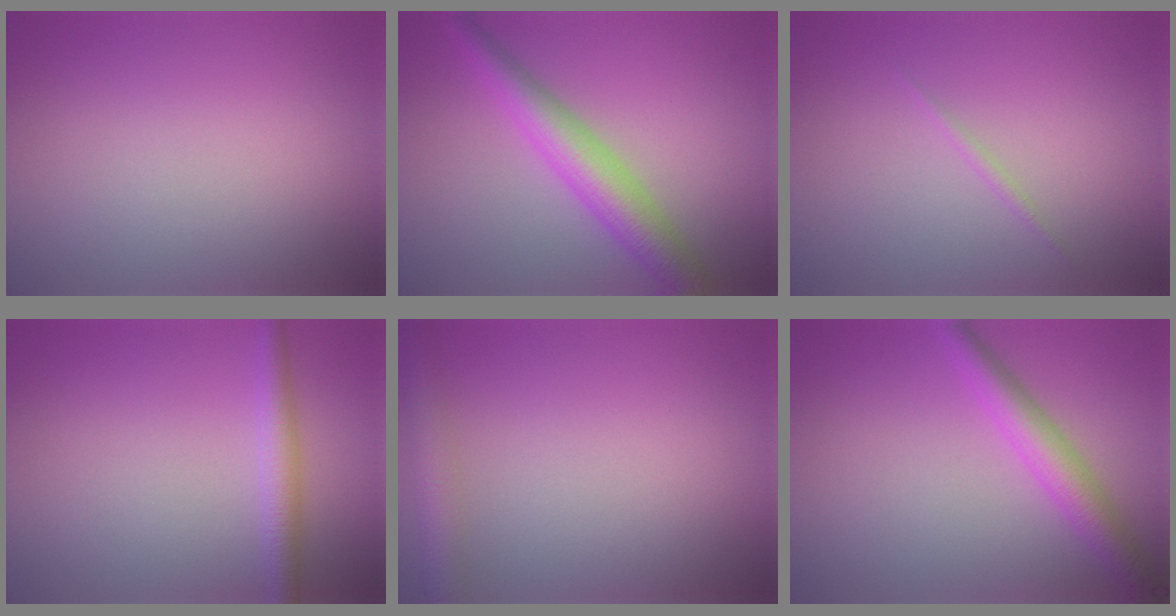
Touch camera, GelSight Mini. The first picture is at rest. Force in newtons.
{"total": 5.3, "press": 5.3, "slide": 0.1}
{"total": 0.6, "press": 0.6, "slide": 0.0}
{"total": 2.3, "press": 2.3, "slide": 0.1}
{"total": 3.7, "press": 3.7, "slide": 0.2}
{"total": 3.8, "press": 3.8, "slide": 0.1}